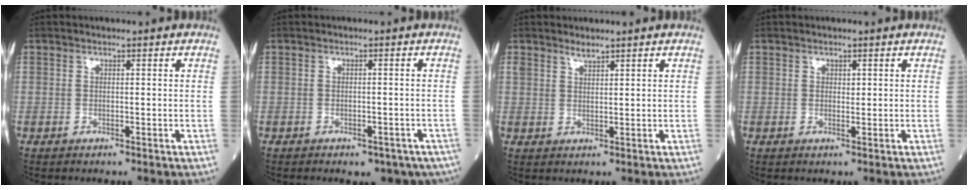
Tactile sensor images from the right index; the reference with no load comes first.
{"total": 9.2, "force": [-5.8, 5.1, 4.9], "torque": [-0.074, 0.016, -0.069]}
{"total": 3.1, "force": [2.4, 1.5, 1.3], "torque": [-0.038, 0.013, 0.055]}
{"total": 1.3, "force": [0.4, 0.9, 0.9], "torque": [-0.026, 0.007, 0.011]}